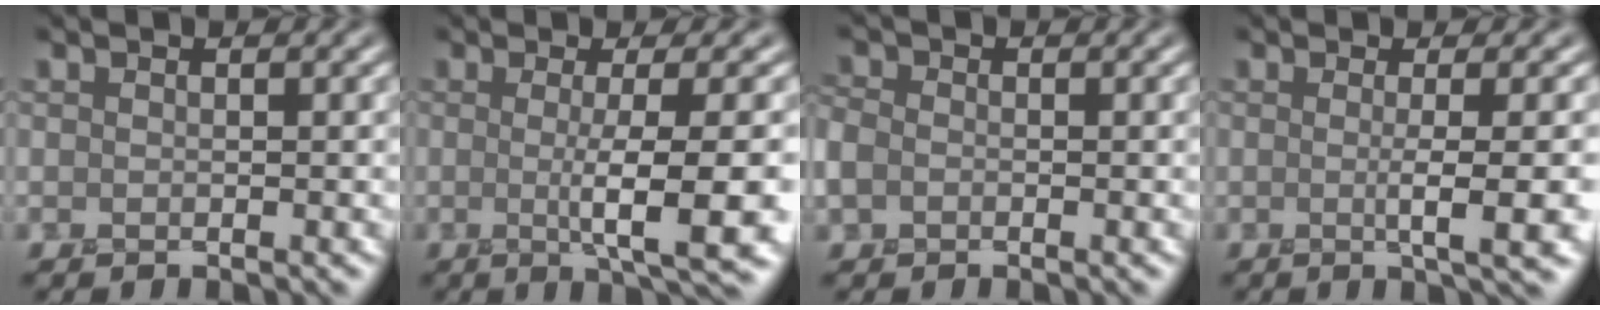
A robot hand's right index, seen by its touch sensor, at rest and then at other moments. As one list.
[{"total": 6.9, "force": [-0.9, 1.3, 6.7], "torque": [-0.095, -0.006, -0.011]}, {"total": 1.6, "force": [-0.3, 1.5, 0.5], "torque": [-0.011, 0.003, -0.014]}, {"total": 4.5, "force": [-0.5, 0.9, 4.4], "torque": [-0.060, -0.003, -0.009]}]